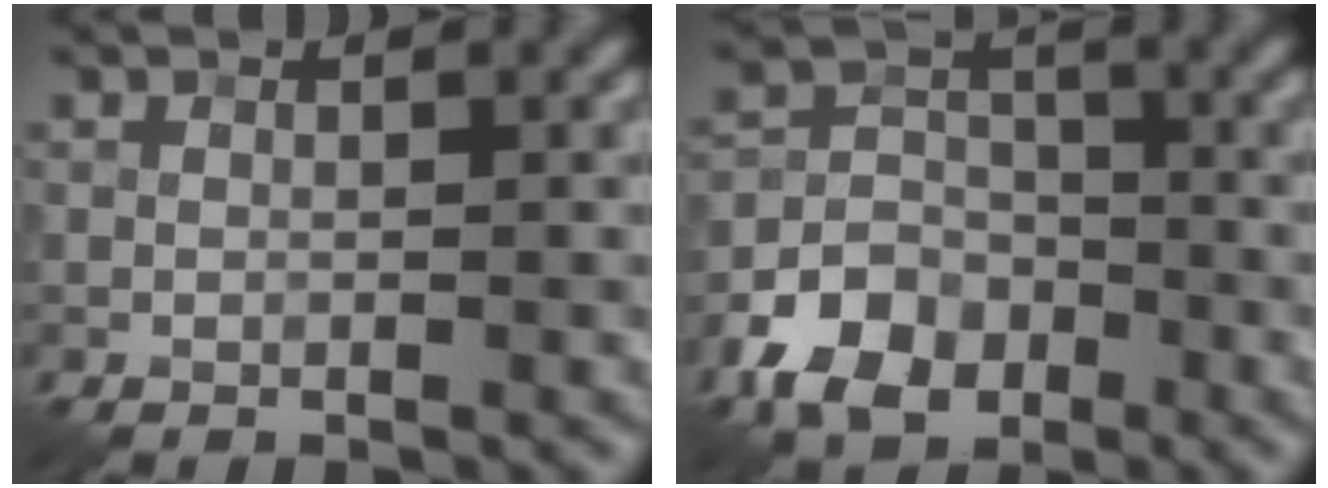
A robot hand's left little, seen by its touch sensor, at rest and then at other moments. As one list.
[{"total": 6.1, "force": [-3.4, 4.2, 2.9], "torque": [-0.057, -0.001, -0.073]}]